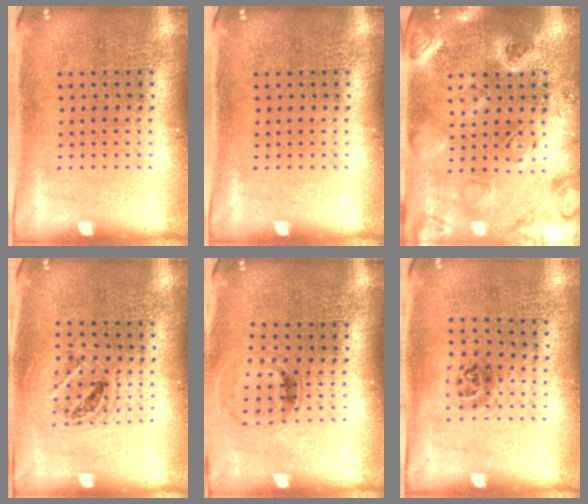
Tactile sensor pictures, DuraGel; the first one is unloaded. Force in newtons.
{"total": 0.0}
{"total": 2.2, "press": 2.2, "slide": 0.4}
{"total": 1.4, "press": 1.2, "slide": 0.6}
{"total": 0.9, "press": 0.9, "slide": 0.1}
{"total": 1.0, "press": 0.7, "slide": 0.7}